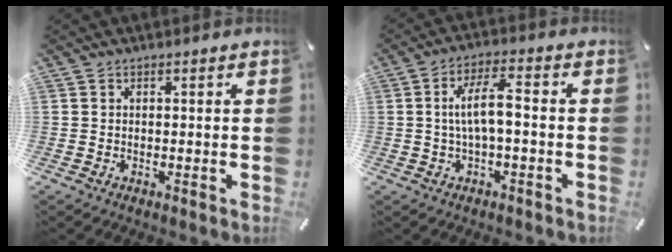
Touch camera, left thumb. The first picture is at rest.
{"total": 8.0, "force": [-0.4, 2.6, 7.6], "torque": [-0.147, 0.010, -0.012]}